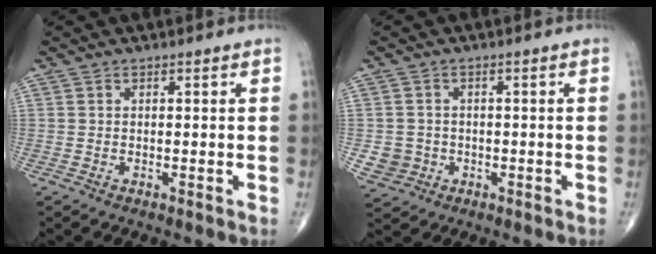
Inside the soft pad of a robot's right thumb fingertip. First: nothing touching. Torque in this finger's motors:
{"motor_torque": [0.27, 0.41, 0.04, 0.03, 0.00]}